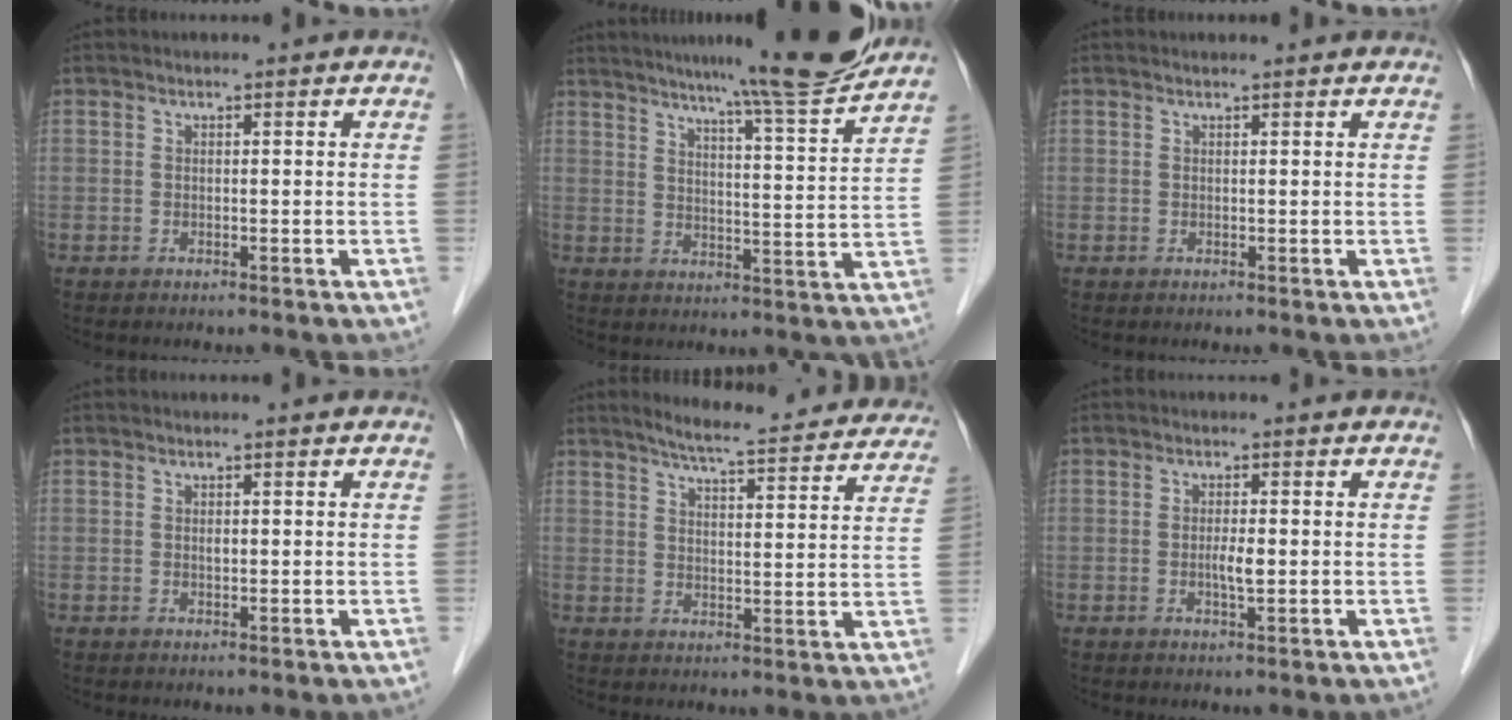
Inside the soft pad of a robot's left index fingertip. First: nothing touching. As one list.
[{"total": 14.6, "force": [12.8, -1.3, 6.9], "torque": [-0.107, -0.021, 0.173]}, {"total": 1.9, "force": [1.8, 0.1, 0.5], "torque": [-0.014, 0.011, 0.019]}, {"total": 0.5, "force": [0.2, 0.2, 0.4], "torque": [-0.009, 0.001, 0.003]}, {"total": 19.8, "force": [18.1, 2.6, 7.5], "torque": [-0.097, -0.020, 0.218]}, {"total": 2.1, "force": [-0.2, 0.3, 2.0], "torque": [-0.041, -0.002, -0.002]}]